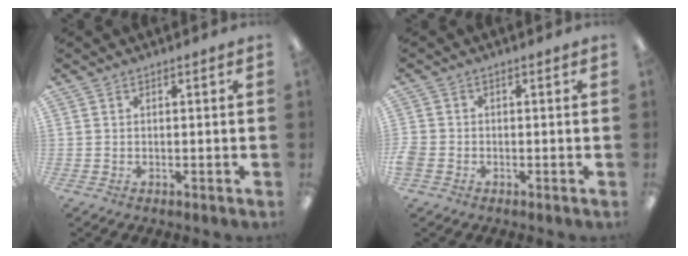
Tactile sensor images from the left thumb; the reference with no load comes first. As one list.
[{"total": 2.3, "force": [-1.1, 1.8, 0.9], "torque": [-0.018, 0.001, -0.021]}]